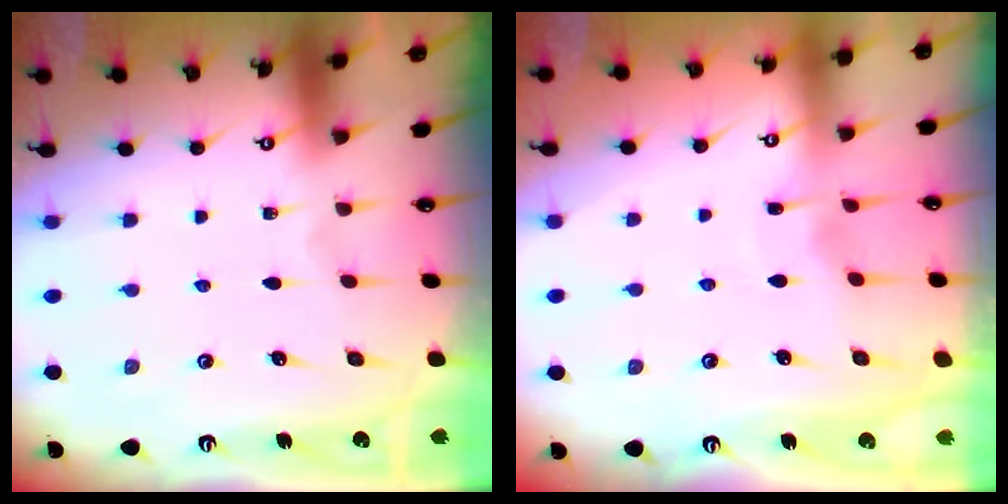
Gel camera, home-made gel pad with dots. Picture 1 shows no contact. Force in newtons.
{"total": 3.0, "press": 2.9, "slide": 0.4}